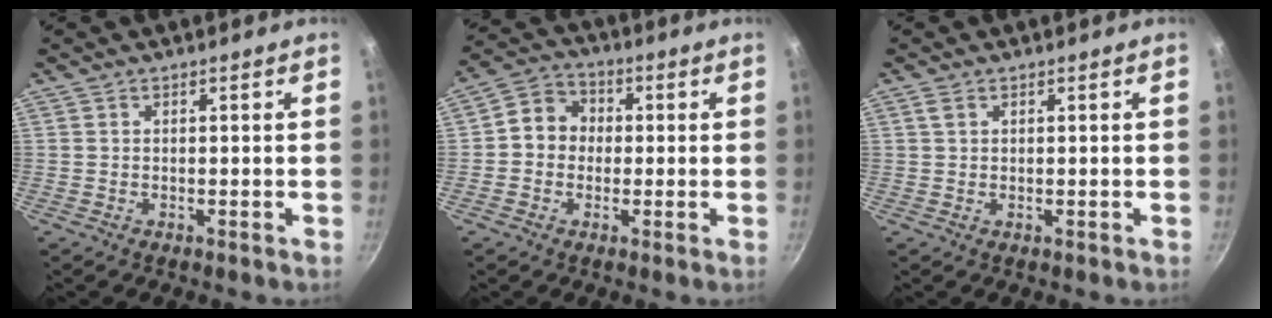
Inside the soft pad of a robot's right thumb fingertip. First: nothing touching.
{"total": 7.4, "force": [0.0, 6.6, 3.5], "torque": [-0.027, 0.019, -0.020]}
{"total": 1.3, "force": [0.6, 0.7, 0.8], "torque": [-0.014, 0.000, 0.012]}